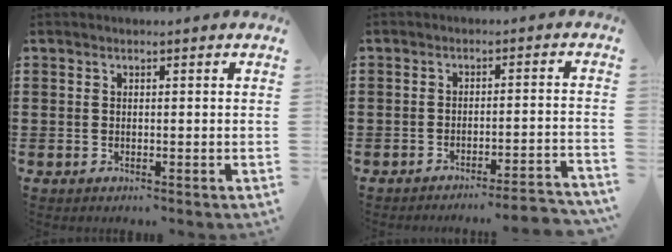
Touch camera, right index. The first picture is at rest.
{"total": 3.6, "force": [-3.3, -0.5, 1.4], "torque": [-0.024, -0.011, -0.066]}